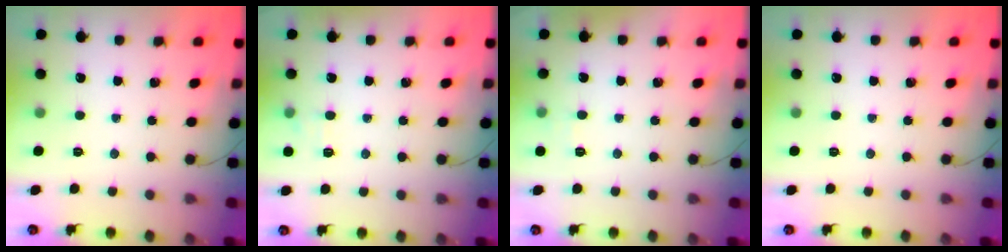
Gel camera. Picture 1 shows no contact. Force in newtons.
{"total": 6.5, "press": 6.2, "slide": 1.8}
{"total": 4.9, "press": 4.7, "slide": 1.3}
{"total": 0.0}